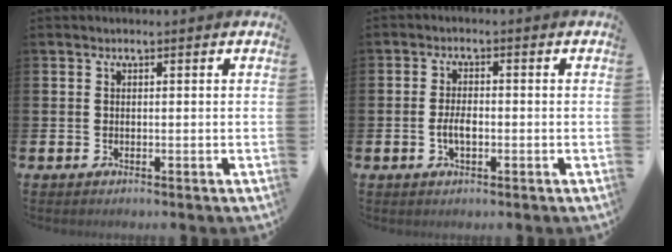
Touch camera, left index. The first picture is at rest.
{"total": 2.9, "force": [-0.6, 1.4, 2.5], "torque": [-0.031, -0.002, -0.015]}